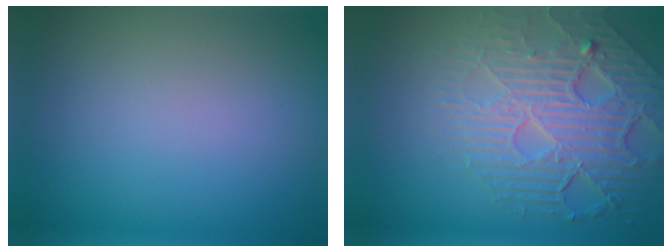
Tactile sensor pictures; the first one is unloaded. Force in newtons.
{"total": 7.8, "press": 5.5, "slide": 5.6}